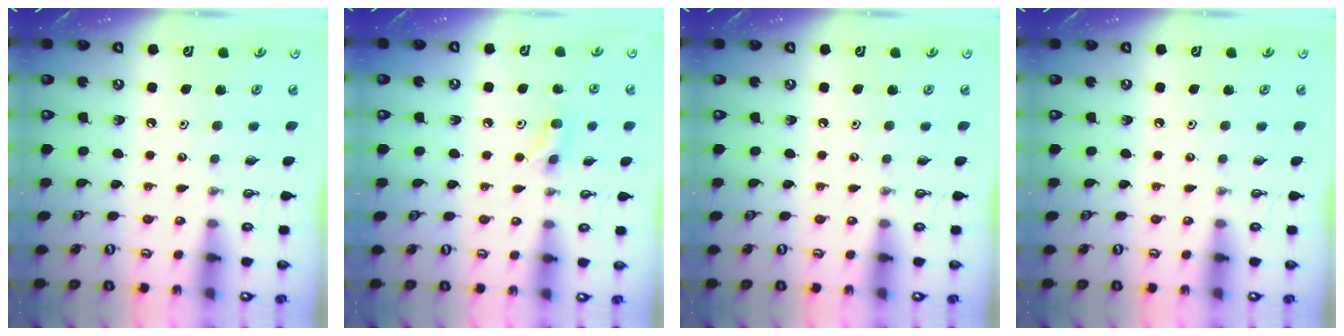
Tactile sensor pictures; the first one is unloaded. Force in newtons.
{"total": 5.7, "press": 5.5, "slide": 1.5}
{"total": 0.0}
{"total": 0.0}